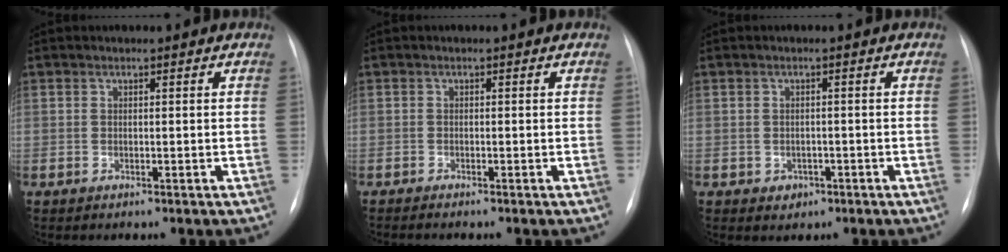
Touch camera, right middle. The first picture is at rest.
{"total": 1.6, "force": [-1.3, -0.2, 0.9], "torque": [-0.014, -0.004, -0.016]}
{"total": 1.9, "force": [-0.8, 1.6, 0.5], "torque": [-0.006, 0.003, -0.003]}